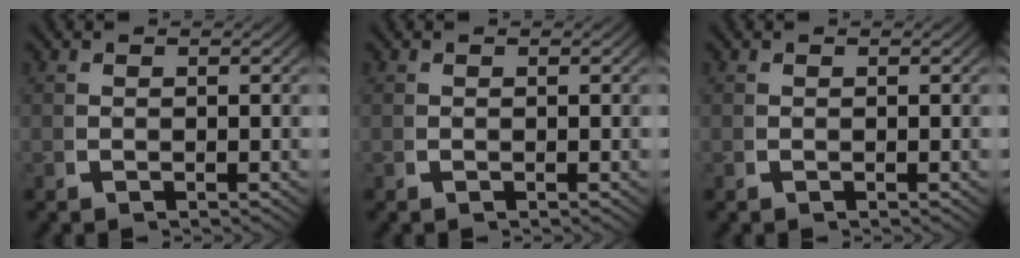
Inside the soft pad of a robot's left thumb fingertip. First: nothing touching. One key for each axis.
{"total": 0.0}
{"total": 0.0}